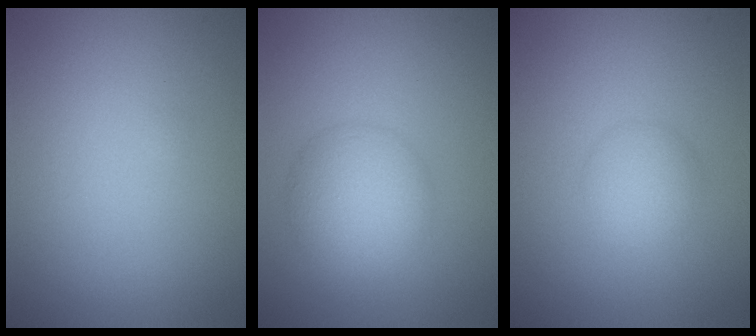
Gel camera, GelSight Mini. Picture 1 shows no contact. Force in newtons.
{"total": 5.0, "press": 5.0, "slide": 0.3}
{"total": 2.5, "press": 2.5, "slide": 0.1}